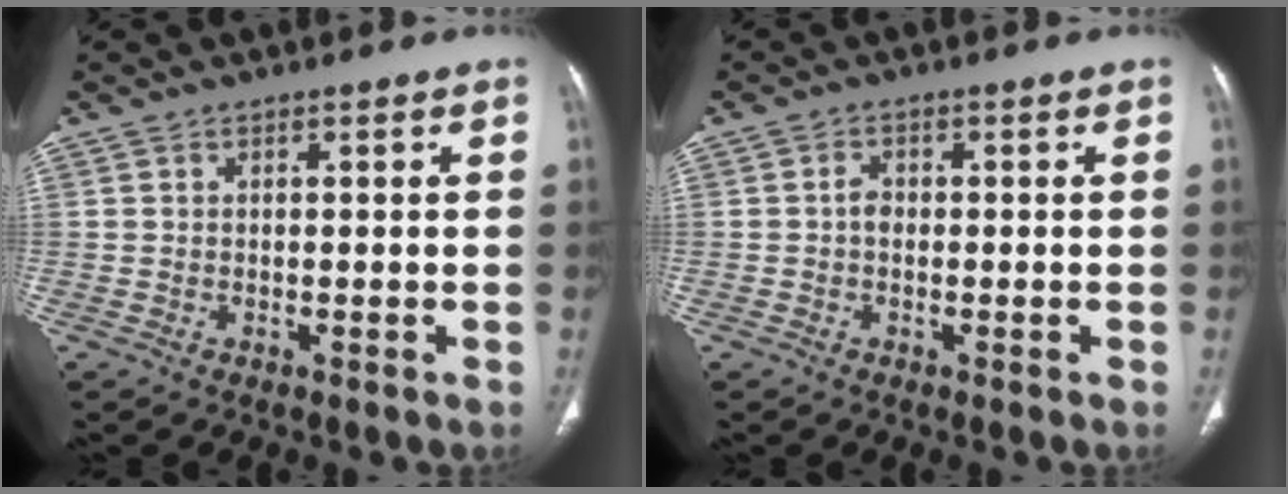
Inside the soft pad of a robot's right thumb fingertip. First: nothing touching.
{"total": 1.8, "force": [-0.2, 1.3, 1.1], "torque": [-0.010, 0.006, -0.008]}